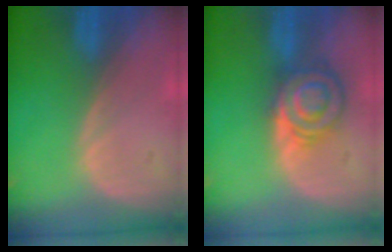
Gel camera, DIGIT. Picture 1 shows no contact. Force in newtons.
{"total": 6.4, "press": 6.4, "slide": 0.1}